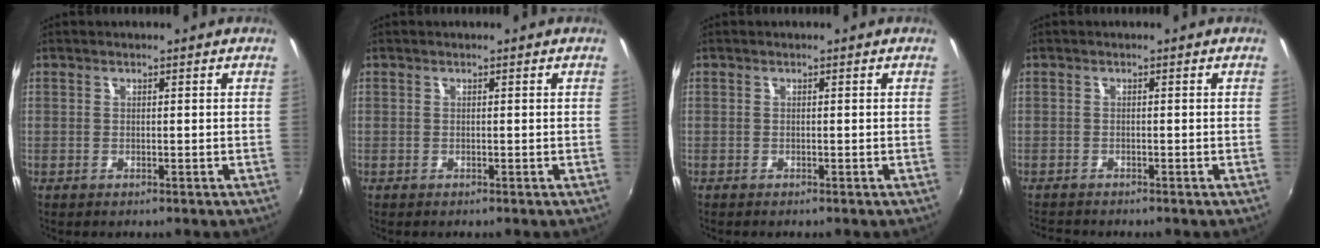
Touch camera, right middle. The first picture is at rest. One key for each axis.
{"total": 0.0}
{"total": 0.0}
{"total": 3.0, "fx": -2.9, "fy": 0.4, "fz": 0.8, "tx": -0.025, "ty": -0.021, "tz": -0.052}